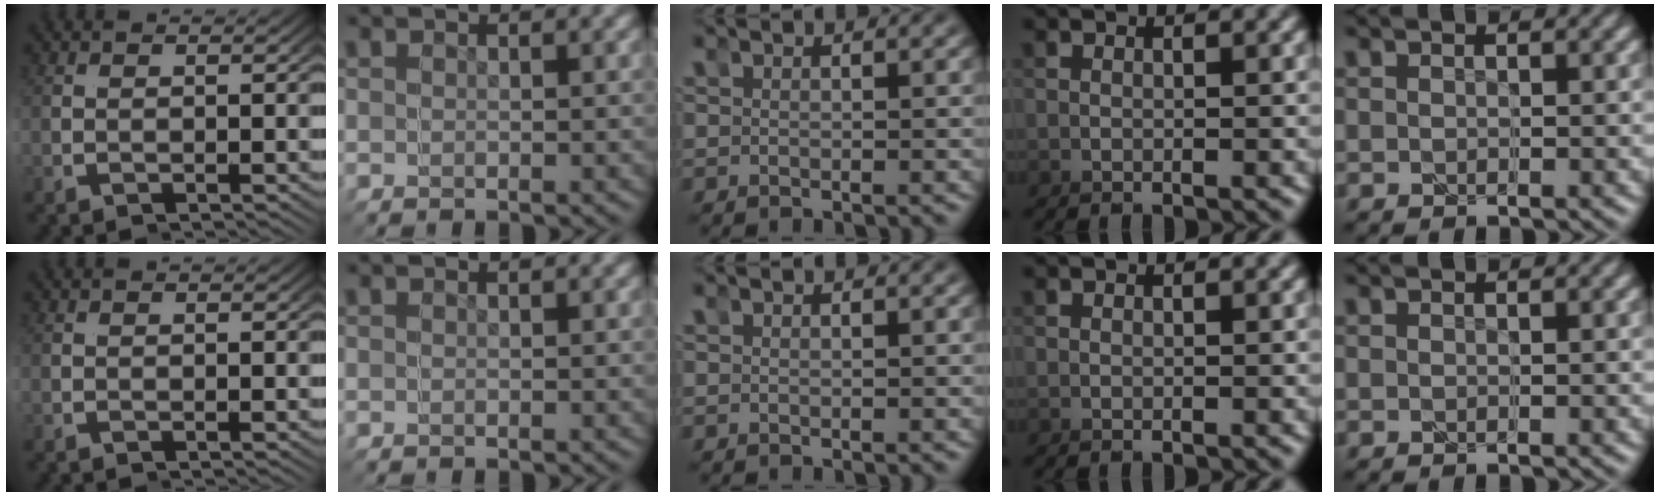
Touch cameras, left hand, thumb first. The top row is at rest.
{}